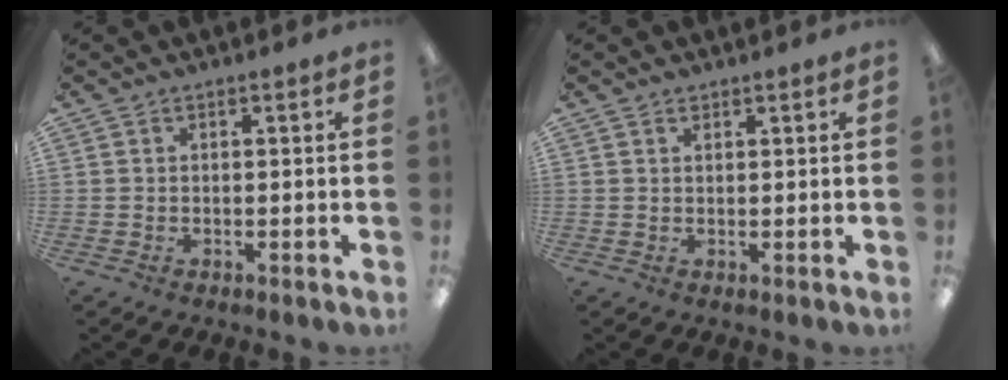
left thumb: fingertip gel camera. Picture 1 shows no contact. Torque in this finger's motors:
{"motor_torque": [0.18, 0.08, -0.32, -0.08, -0.03]}